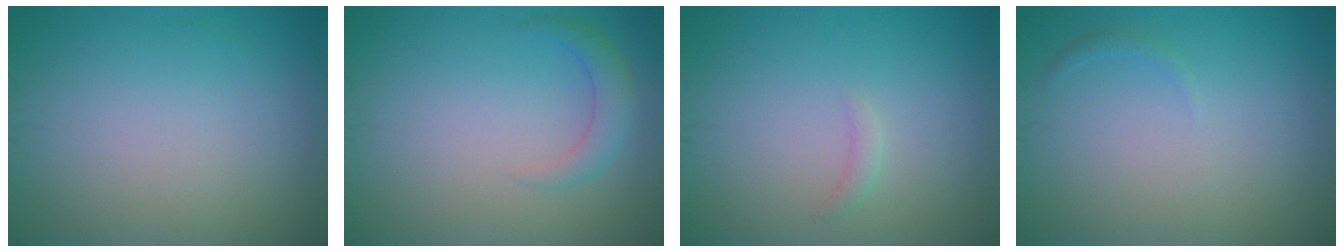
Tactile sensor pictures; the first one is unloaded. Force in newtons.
{"total": 2.0, "press": 2.0, "slide": 0.2}
{"total": 0.8, "press": 0.8, "slide": 0.1}
{"total": 0.6, "press": 0.6, "slide": 0.0}